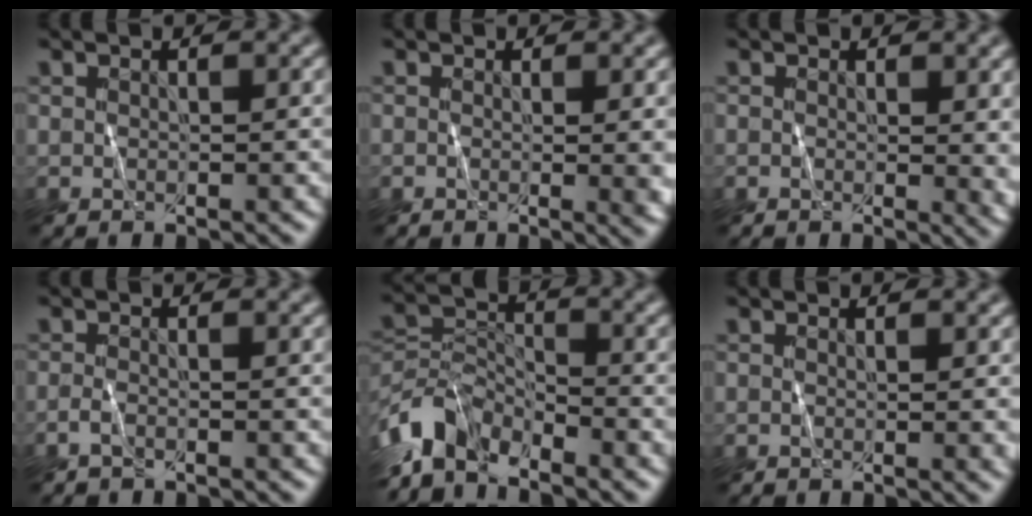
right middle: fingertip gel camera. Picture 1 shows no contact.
{"total": 2.9, "force": [0.0, 0.9, 2.7], "torque": [-0.019, 0.002, -0.002]}
{"total": 2.7, "force": [0.3, 1.2, 2.4], "torque": [-0.021, -0.003, 0.003]}
{"total": 1.2, "force": [-1.0, 0.2, 0.6], "torque": [-0.016, -0.001, -0.021]}
{"total": 5.7, "force": [-4.6, 2.6, 2.2], "torque": [-0.043, -0.003, -0.102]}
{"total": 1.1, "force": [0.2, 0.3, 1.1], "torque": [-0.012, 0.000, 0.000]}